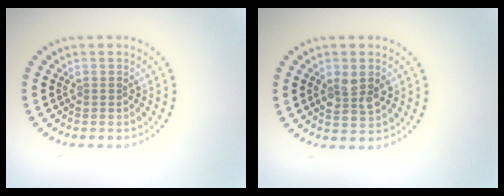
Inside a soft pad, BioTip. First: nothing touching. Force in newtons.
{"total": 2.7, "press": 2.7, "slide": 0.2}